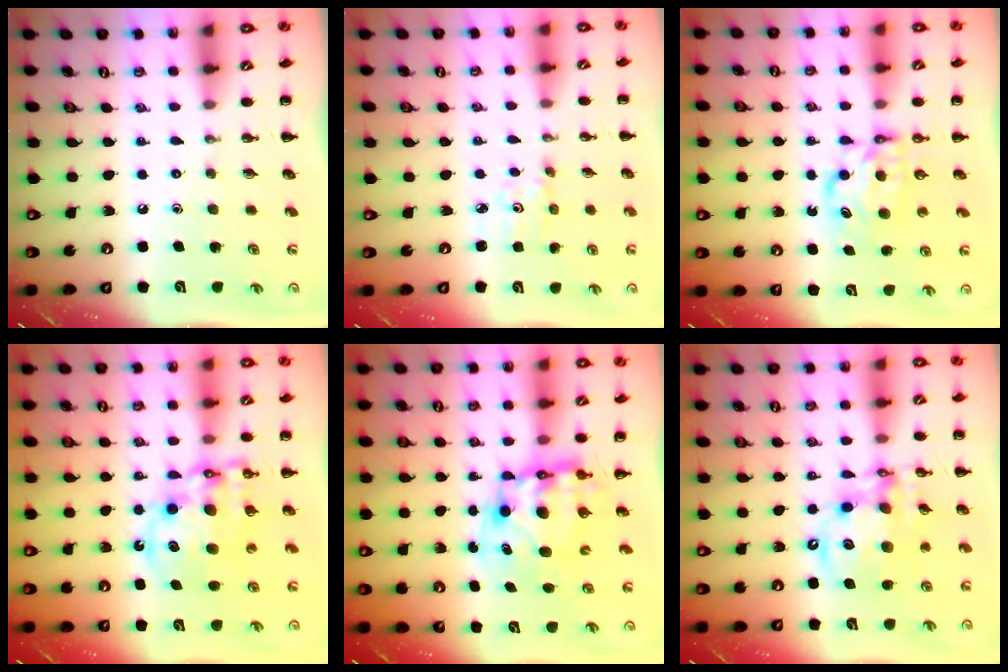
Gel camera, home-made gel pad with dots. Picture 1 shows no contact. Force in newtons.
{"total": 1.9, "press": 1.9, "slide": 0.4}
{"total": 6.8, "press": 6.8, "slide": 0.2}
{"total": 13.5, "press": 13.1, "slide": 3.2}
{"total": 10.2, "press": 9.7, "slide": 3.0}
{"total": 14.2, "press": 13.7, "slide": 3.8}